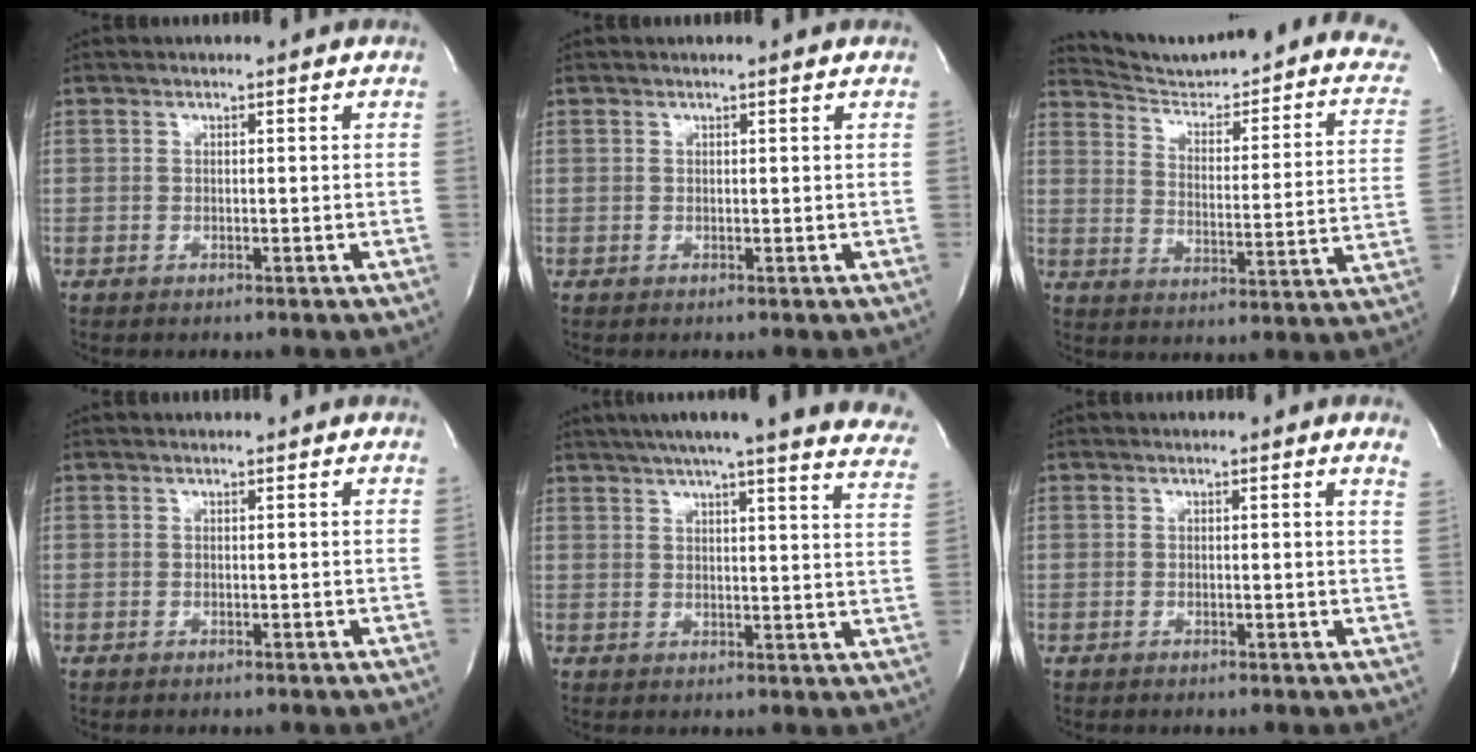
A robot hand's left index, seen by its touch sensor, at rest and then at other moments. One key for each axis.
{"total": 1.0, "fx": 0.9, "fy": -0.2, "fz": 0.3, "tx": -0.017, "ty": -0.001, "tz": 0.013}
{"total": 19.3, "fx": 16.8, "fy": 3.4, "fz": 8.9, "tx": -0.109, "ty": -0.036, "tz": 0.213}
{"total": 1.9, "fx": 1.9, "fy": 0.1, "fz": 0.3, "tx": -0.012, "ty": 0.014, "tz": 0.021}
{"total": 26.9, "fx": 23.5, "fy": 1.8, "fz": 13.0, "tx": -0.169, "ty": -0.049, "tz": 0.270}
{"total": 1.8, "fx": 1.6, "fy": -0.2, "fz": 0.8, "tx": -0.019, "ty": -0.009, "tz": 0.004}